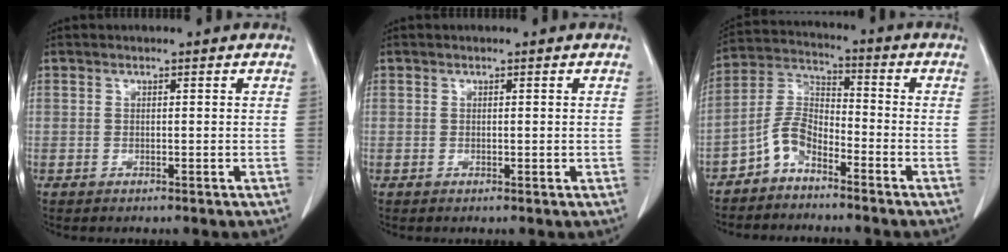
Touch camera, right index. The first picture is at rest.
{"total": 0.7, "force": [0.1, 0.3, 0.6], "torque": [-0.009, 0.000, 0.004]}
{"total": 6.1, "force": [-4.3, 2.8, 3.2], "torque": [-0.074, 0.014, -0.094]}